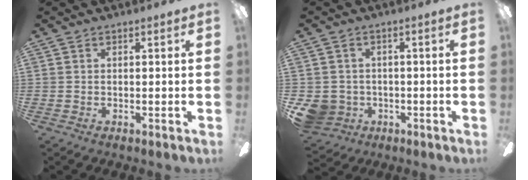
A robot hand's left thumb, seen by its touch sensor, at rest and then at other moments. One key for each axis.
{"total": 6.1, "fx": -1.7, "fy": 5.6, "fz": 1.7, "tx": -0.071, "ty": 0.007, "tz": -0.032}